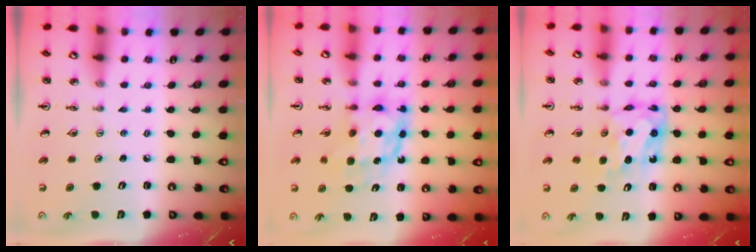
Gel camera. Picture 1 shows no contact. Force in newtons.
{"total": 9.0, "press": 9.0, "slide": 1.0}
{"total": 7.4, "press": 7.4, "slide": 0.7}